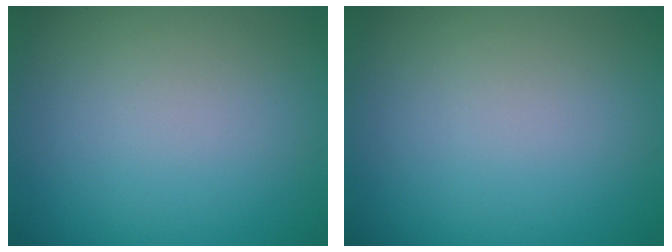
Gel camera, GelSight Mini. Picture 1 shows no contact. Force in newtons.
{"total": 0.0}